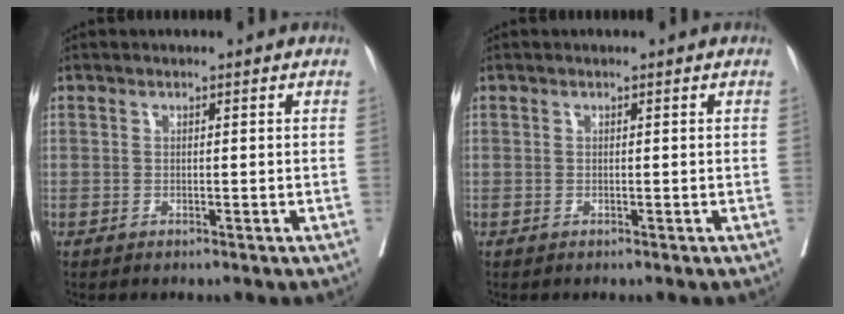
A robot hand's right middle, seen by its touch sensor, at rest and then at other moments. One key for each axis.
{"total": 0.0}